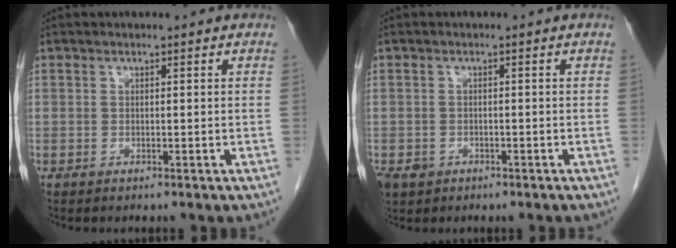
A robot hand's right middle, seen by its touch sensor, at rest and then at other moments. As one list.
[{"total": 3.1, "force": [-1.7, 2.4, 0.8], "torque": [-0.016, 0.001, -0.023]}]